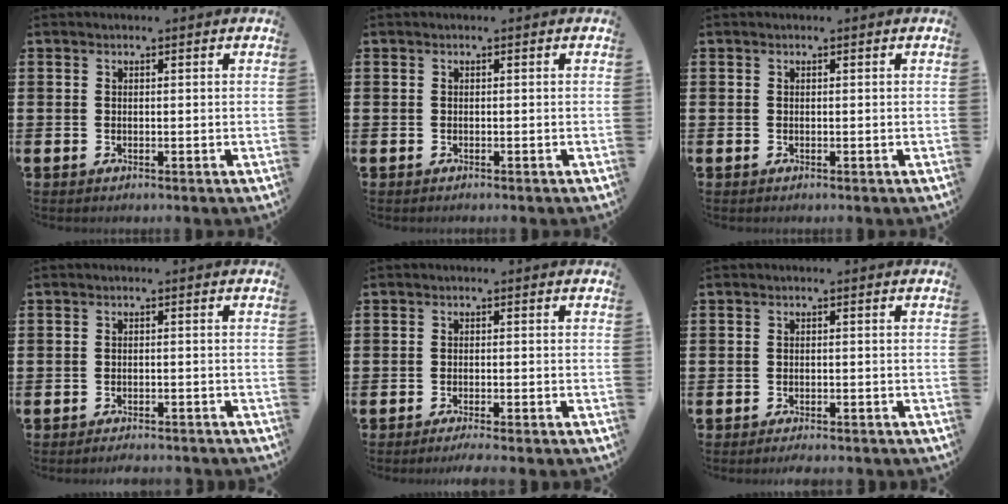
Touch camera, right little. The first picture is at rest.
{"total": 0.0}
{"total": 0.0}
{"total": 1.6, "force": [-1.6, -0.1, 0.1], "torque": [-0.004, 0.003, -0.033]}
{"total": 1.4, "force": [-1.3, -0.2, 0.6], "torque": [-0.008, -0.001, -0.024]}
{"total": 1.3, "force": [-1.3, 0.0, 0.2], "torque": [-0.007, 0.000, -0.026]}